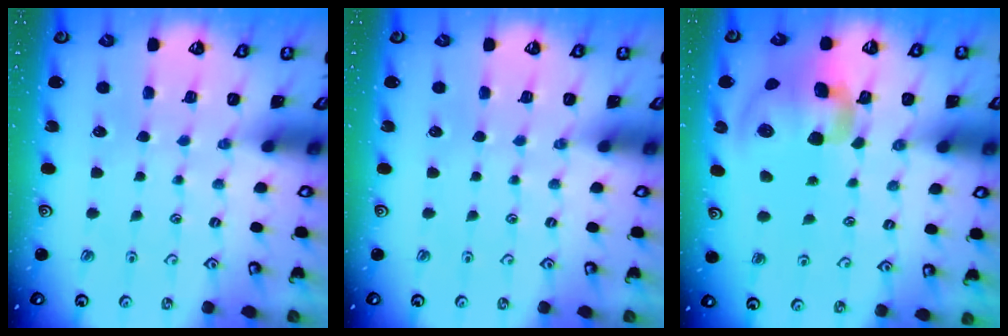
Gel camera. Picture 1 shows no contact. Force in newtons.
{"total": 0.0}
{"total": 17.1, "press": 16.9, "slide": 2.7}